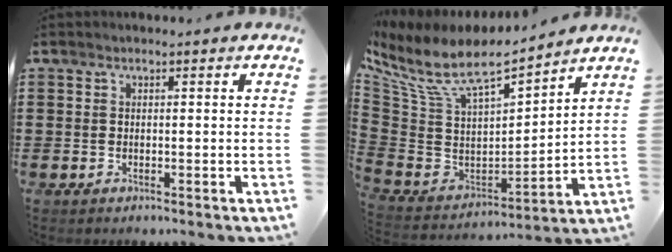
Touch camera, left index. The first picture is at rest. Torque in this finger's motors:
{"motor_torque": [1.45, 0.69, 0.88, 0.21]}